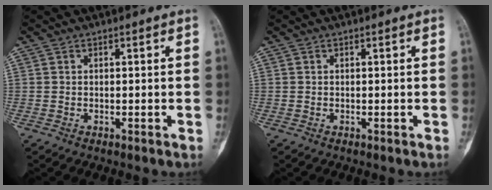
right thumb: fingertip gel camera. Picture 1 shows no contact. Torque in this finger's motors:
{"motor_torque": [0.01, 0.01, 0.00, 0.00, 0.03]}